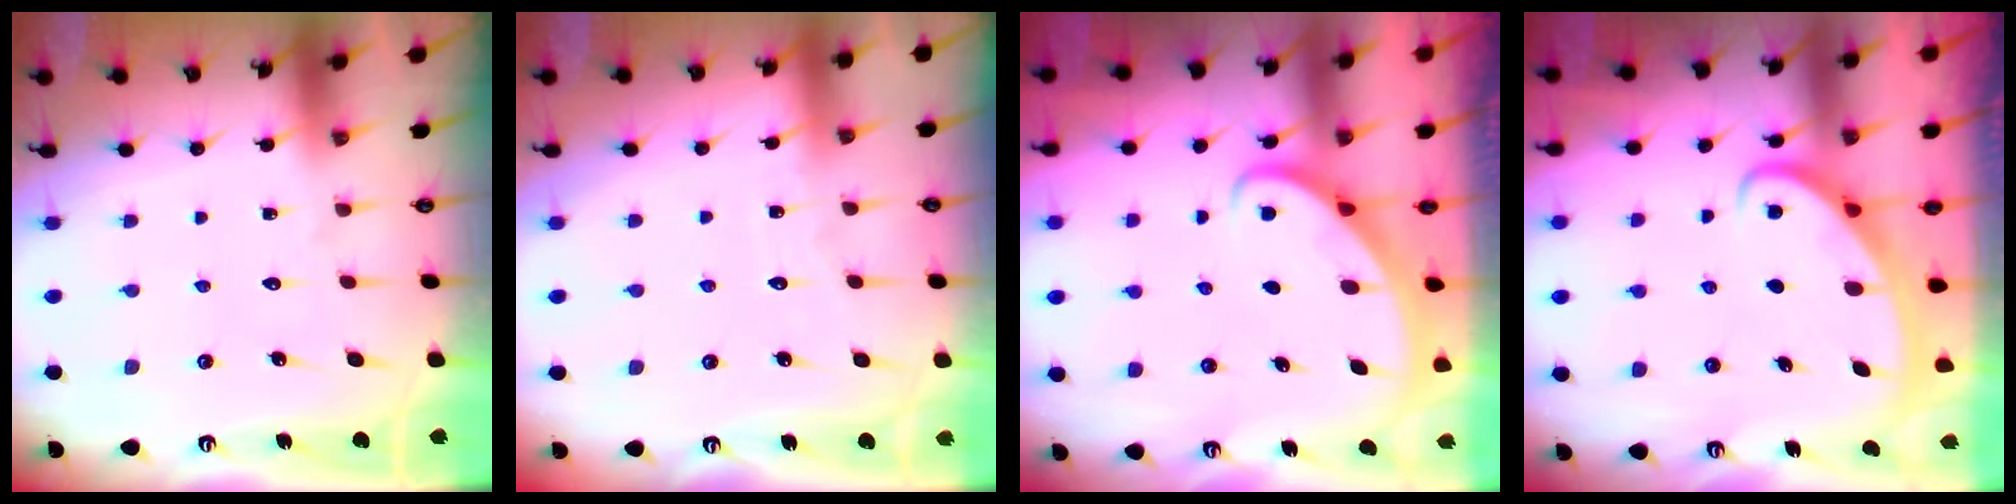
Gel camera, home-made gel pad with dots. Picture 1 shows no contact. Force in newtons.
{"total": 2.4, "press": 2.4, "slide": 0.3}
{"total": 2.8, "press": 2.8, "slide": 0.2}
{"total": 2.9, "press": 2.8, "slide": 0.3}